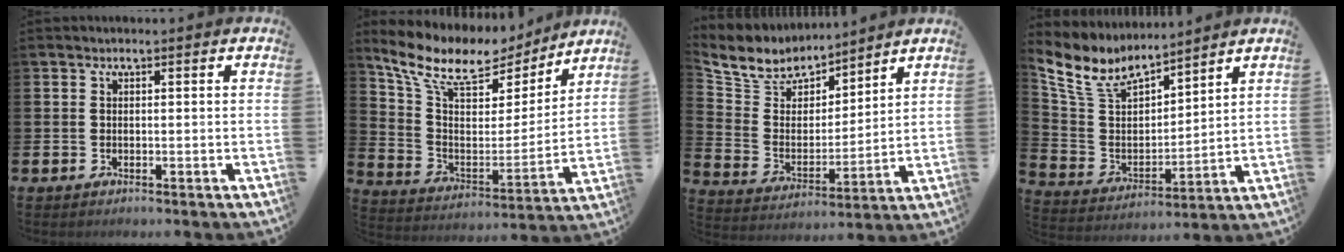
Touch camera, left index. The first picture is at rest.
{"total": 10.6, "force": [8.7, 4.4, 4.0], "torque": [-0.123, -0.050, 0.151]}
{"total": 7.7, "force": [7.2, 2.6, 0.7], "torque": [-0.064, -0.056, 0.130]}
{"total": 8.4, "force": [7.2, 3.3, 2.7], "torque": [-0.097, -0.038, 0.129]}